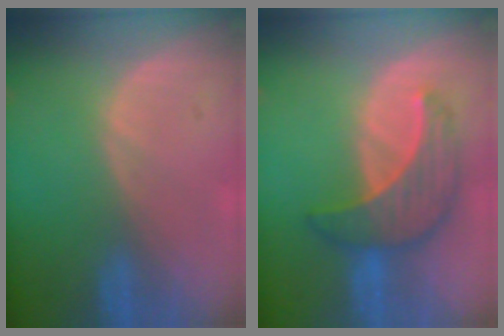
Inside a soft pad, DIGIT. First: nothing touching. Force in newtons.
{"total": 7.5, "press": 7.5, "slide": 0.3}